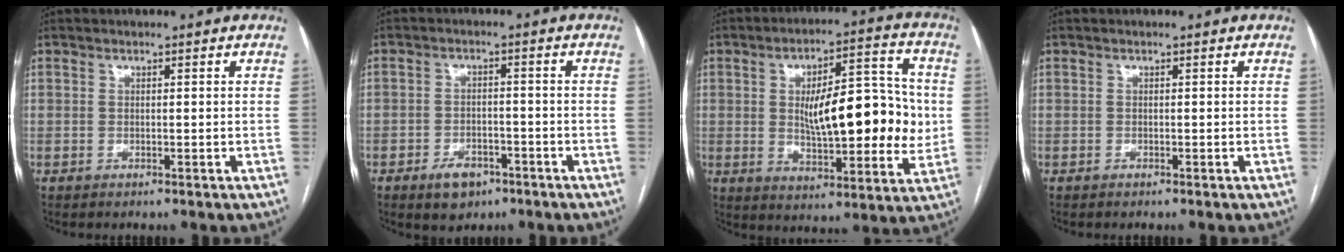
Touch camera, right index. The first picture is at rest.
{"total": 4.9, "force": [-3.0, 3.0, 2.5], "torque": [-0.038, 0.003, -0.040]}
{"total": 17.2, "force": [0.8, 5.8, 16.2], "torque": [-0.237, 0.019, 0.017]}
{"total": 0.0}